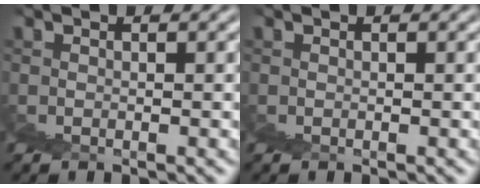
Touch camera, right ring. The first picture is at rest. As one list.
[{"total": 0.0}]